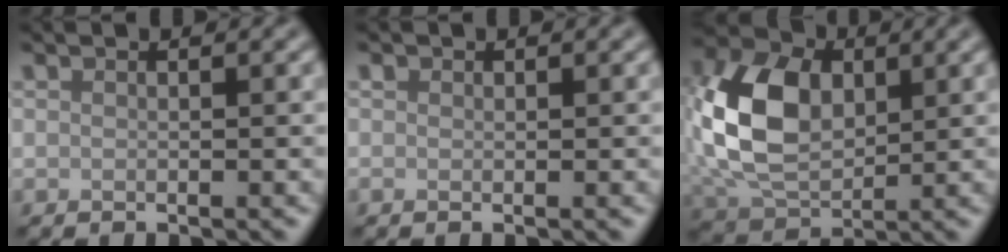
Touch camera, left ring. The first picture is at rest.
{"total": 0.7, "force": [-0.6, 0.4, 0.2], "torque": [-0.006, -0.001, -0.015]}
{"total": 10.9, "force": [0.2, 7.2, 8.2], "torque": [-0.189, 0.008, -0.011]}